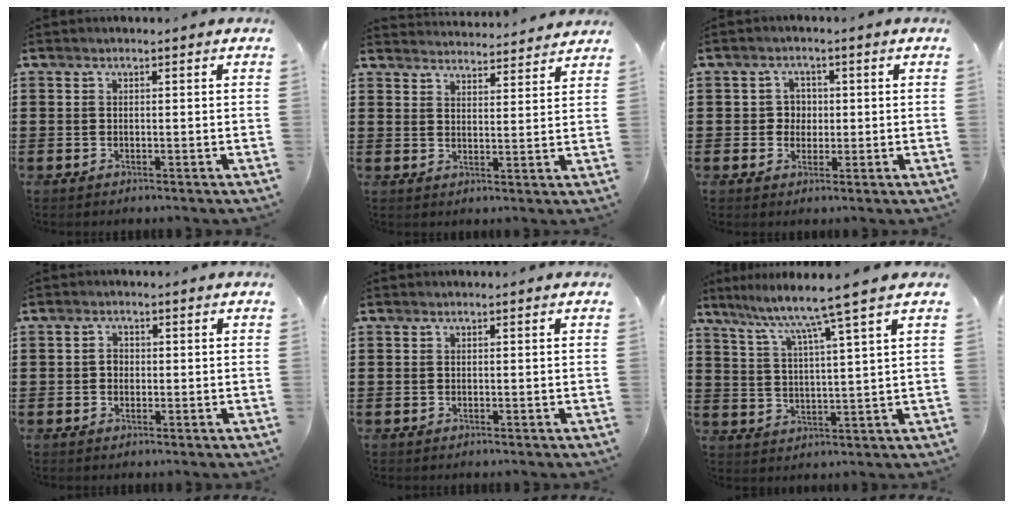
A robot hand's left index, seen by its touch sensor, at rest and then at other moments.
{"total": 3.7, "force": [3.7, -0.2, -0.3], "torque": [0.000, -0.027, 0.064]}
{"total": 2.9, "force": [0.0, 2.7, 0.9], "torque": [-0.023, 0.004, -0.007]}
{"total": 1.4, "force": [0.0, 1.2, 0.8], "torque": [-0.018, 0.007, -0.002]}
{"total": 0.0}
{"total": 6.9, "force": [5.4, -1.6, 3.8], "torque": [-0.097, -0.036, 0.083]}